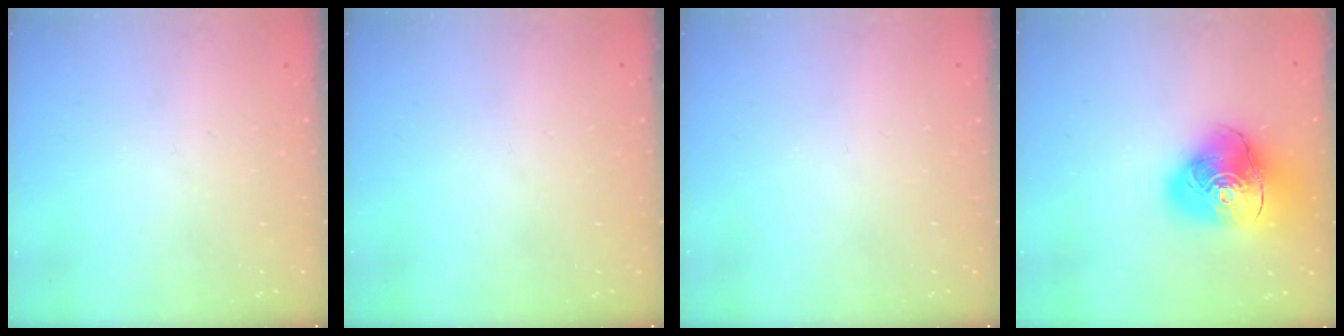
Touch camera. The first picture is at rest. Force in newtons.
{"total": 0.0}
{"total": 0.0}
{"total": 18.0, "press": 17.8, "slide": 2.4}